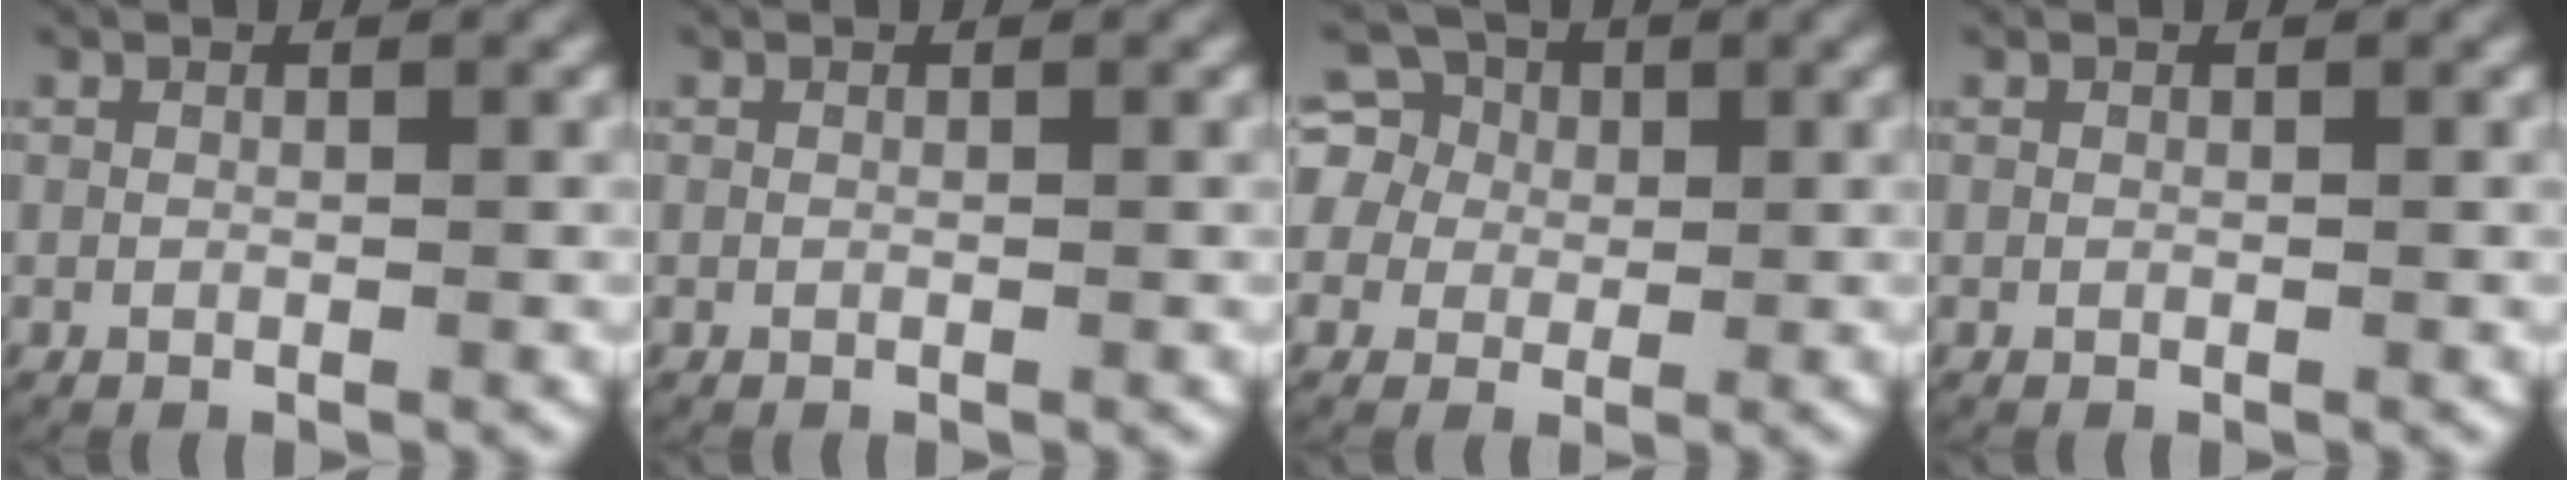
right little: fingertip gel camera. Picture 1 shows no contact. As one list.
[{"total": 0.0}, {"total": 8.0, "force": [0.8, 7.4, 2.9], "torque": [-0.090, -0.017, 0.012]}, {"total": 0.0}]